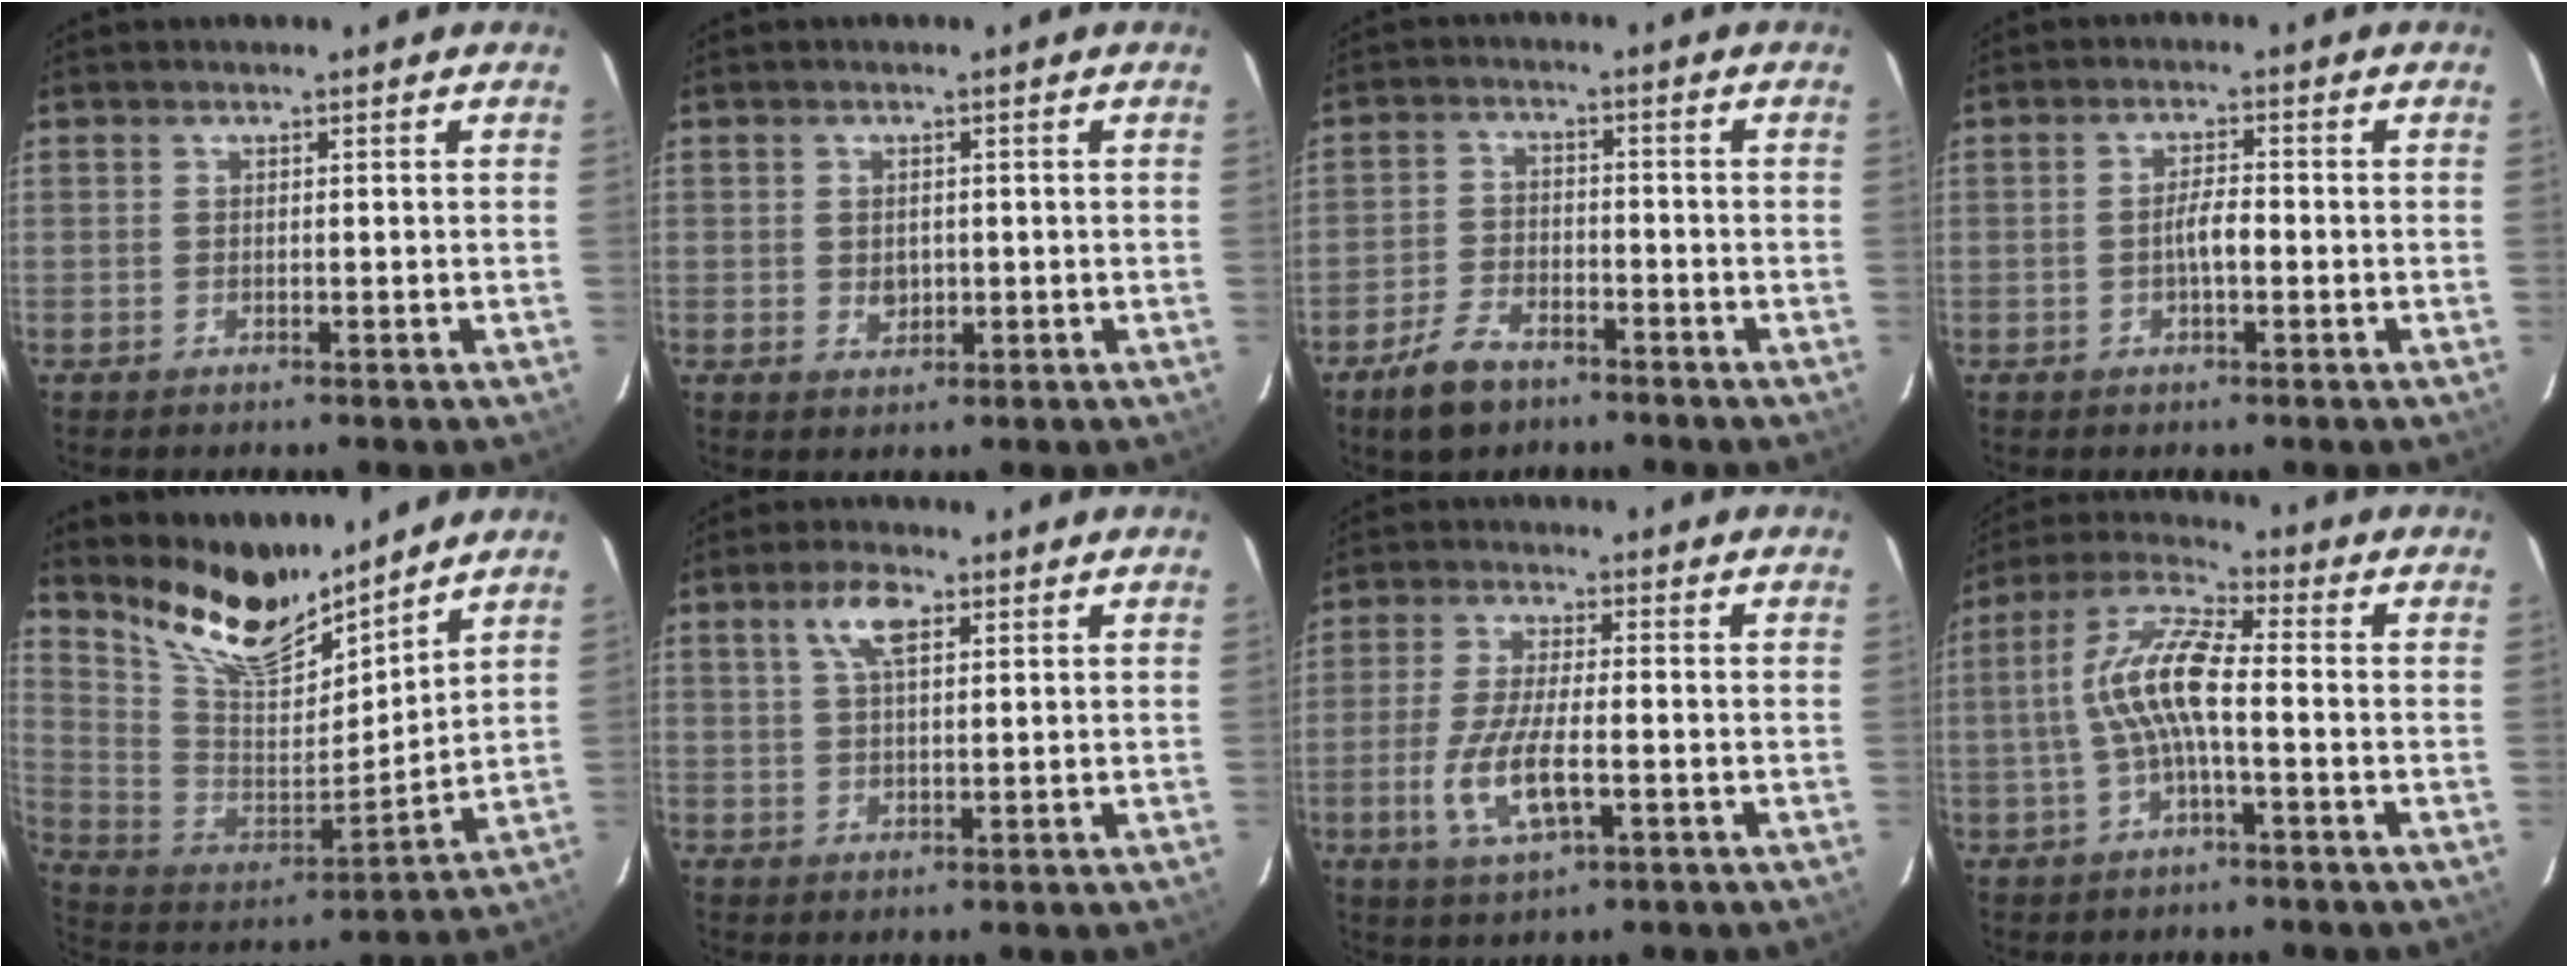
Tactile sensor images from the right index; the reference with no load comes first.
{"total": 2.5, "force": [-0.2, 2.1, 1.4], "torque": [-0.022, 0.001, 0.000]}
{"total": 7.6, "force": [-5.4, 4.0, 3.6], "torque": [-0.099, 0.006, -0.095]}
{"total": 3.2, "force": [-0.8, 0.8, 3.0], "torque": [-0.056, 0.005, -0.015]}
{"total": 16.1, "force": [13.5, 4.4, 7.5], "torque": [-0.155, -0.016, 0.259]}
{"total": 5.5, "force": [2.5, 2.1, 4.4], "torque": [-0.082, 0.011, 0.045]}
{"total": 9.9, "force": [-2.9, 3.1, 8.9], "torque": [-0.185, -0.014, -0.052]}
{"total": 10.3, "force": [-1.2, 2.3, 9.9], "torque": [-0.207, 0.015, -0.025]}